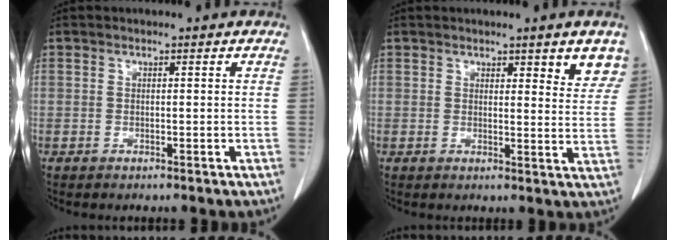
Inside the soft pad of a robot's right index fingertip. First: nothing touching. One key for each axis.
{"total": 5.7, "fx": 3.6, "fy": 1.5, "fz": 4.2, "tx": -0.038, "ty": -0.012, "tz": 0.041}